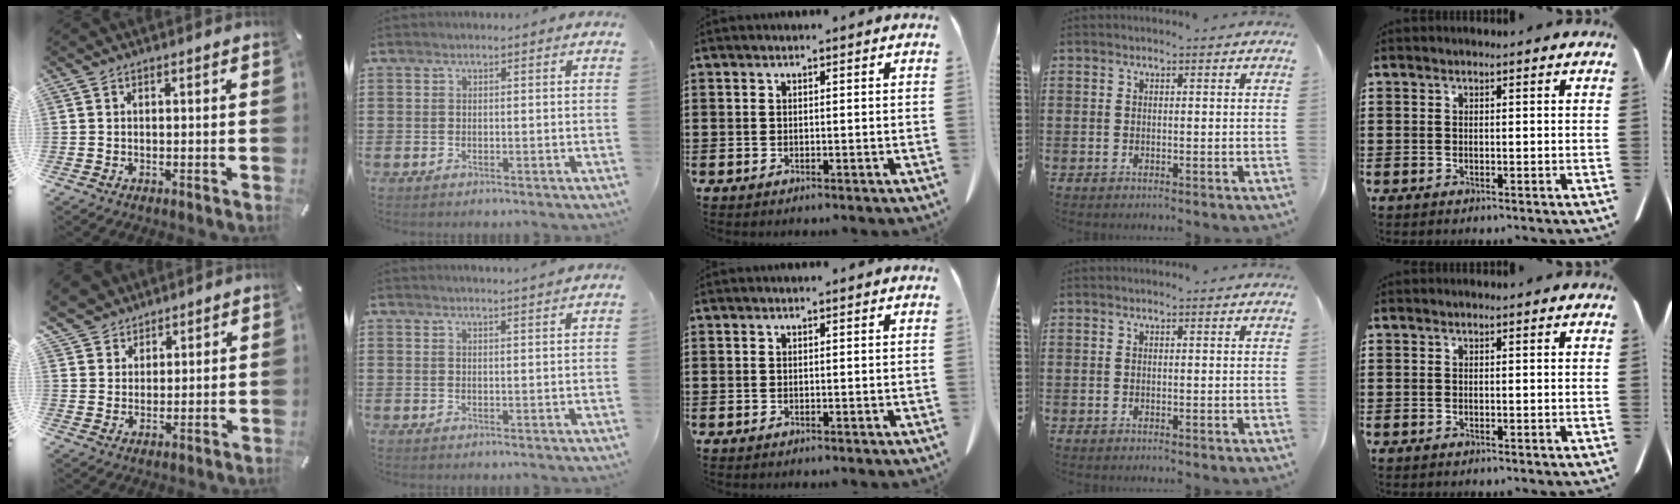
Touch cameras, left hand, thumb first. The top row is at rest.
{"thumb": {"total": 6.3, "force": [4.7, 4.2, -0.2], "torque": [-0.015, -0.025, 0.092]}, "index": {"total": 1.7, "force": [1.6, -0.4, 0.3], "torque": [-0.008, -0.001, 0.032]}}